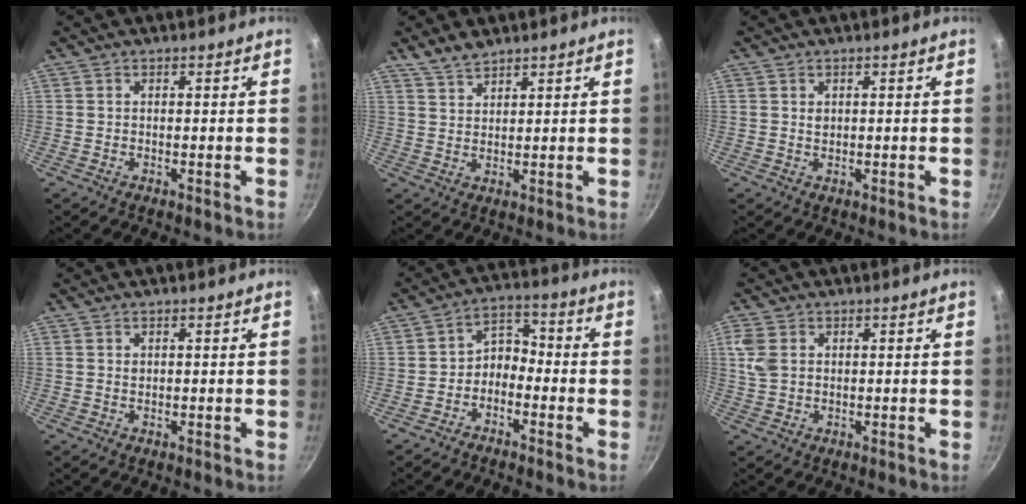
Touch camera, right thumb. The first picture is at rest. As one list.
[{"total": 4.2, "force": [3.6, 1.4, 1.6], "torque": [-0.026, -0.013, 0.073]}, {"total": 1.1, "force": [0.5, 0.8, 0.6], "torque": [-0.008, 0.001, 0.010]}, {"total": 0.7, "force": [0.4, 0.4, 0.3], "torque": [-0.005, 0.000, 0.008]}, {"total": 5.4, "force": [-2.3, 3.8, 3.0], "torque": [-0.024, 0.045, -0.050]}, {"total": 4.8, "force": [1.4, 3.4, 3.1], "torque": [-0.064, 0.000, 0.027]}]